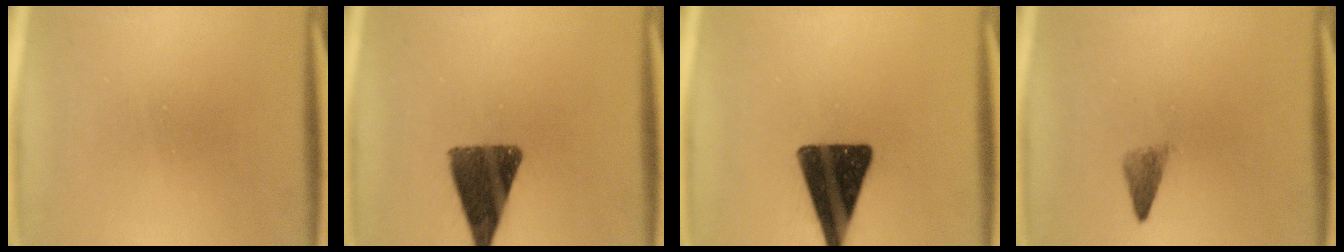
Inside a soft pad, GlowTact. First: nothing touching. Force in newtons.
{"total": 11.5}
{"total": 14.5}
{"total": 2.1}